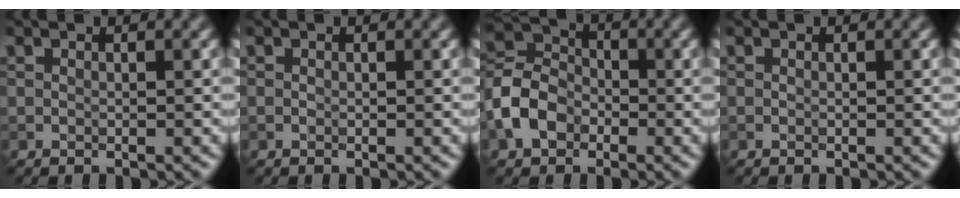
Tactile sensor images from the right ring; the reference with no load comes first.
{"total": 0.0}
{"total": 5.4, "force": [-2.3, 4.0, 2.8], "torque": [-0.059, 0.010, -0.059]}
{"total": 0.0}